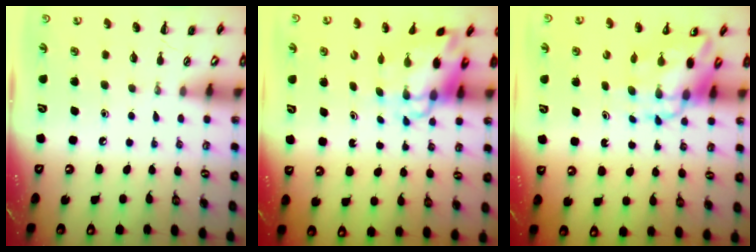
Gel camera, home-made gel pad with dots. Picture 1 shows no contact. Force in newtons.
{"total": 7.4, "press": 7.1, "slide": 2.0}
{"total": 9.9, "press": 9.5, "slide": 2.8}